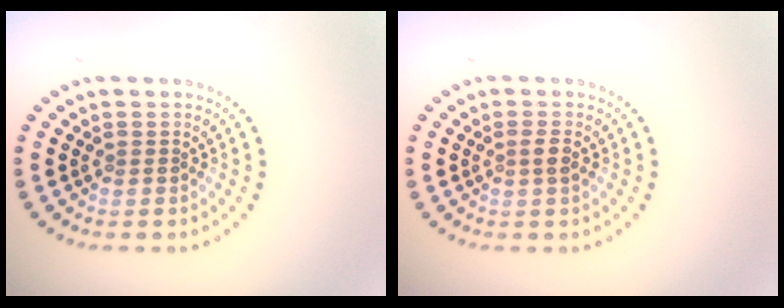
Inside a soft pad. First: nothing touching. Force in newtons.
{"total": 1.2, "press": 1.1, "slide": 0.5}